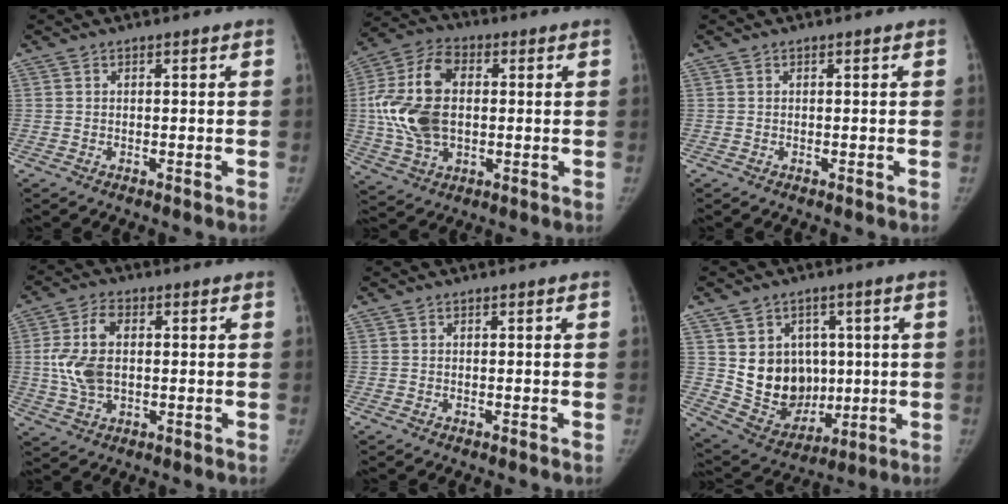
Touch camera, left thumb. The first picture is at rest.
{"total": 16.0, "force": [0.9, 10.1, 12.3], "torque": [-0.242, 0.014, 0.017]}
{"total": 0.0}
{"total": 9.2, "force": [0.6, 5.4, 7.4], "torque": [-0.156, 0.007, 0.017]}
{"total": 0.0}
{"total": 13.7, "force": [2.0, 11.6, 7.0], "torque": [-0.061, -0.012, 0.066]}